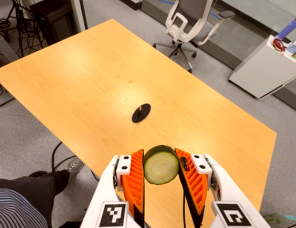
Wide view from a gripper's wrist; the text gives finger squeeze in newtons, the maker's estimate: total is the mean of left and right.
{"total": 9.3, "left": 8.7, "right": 9.9}